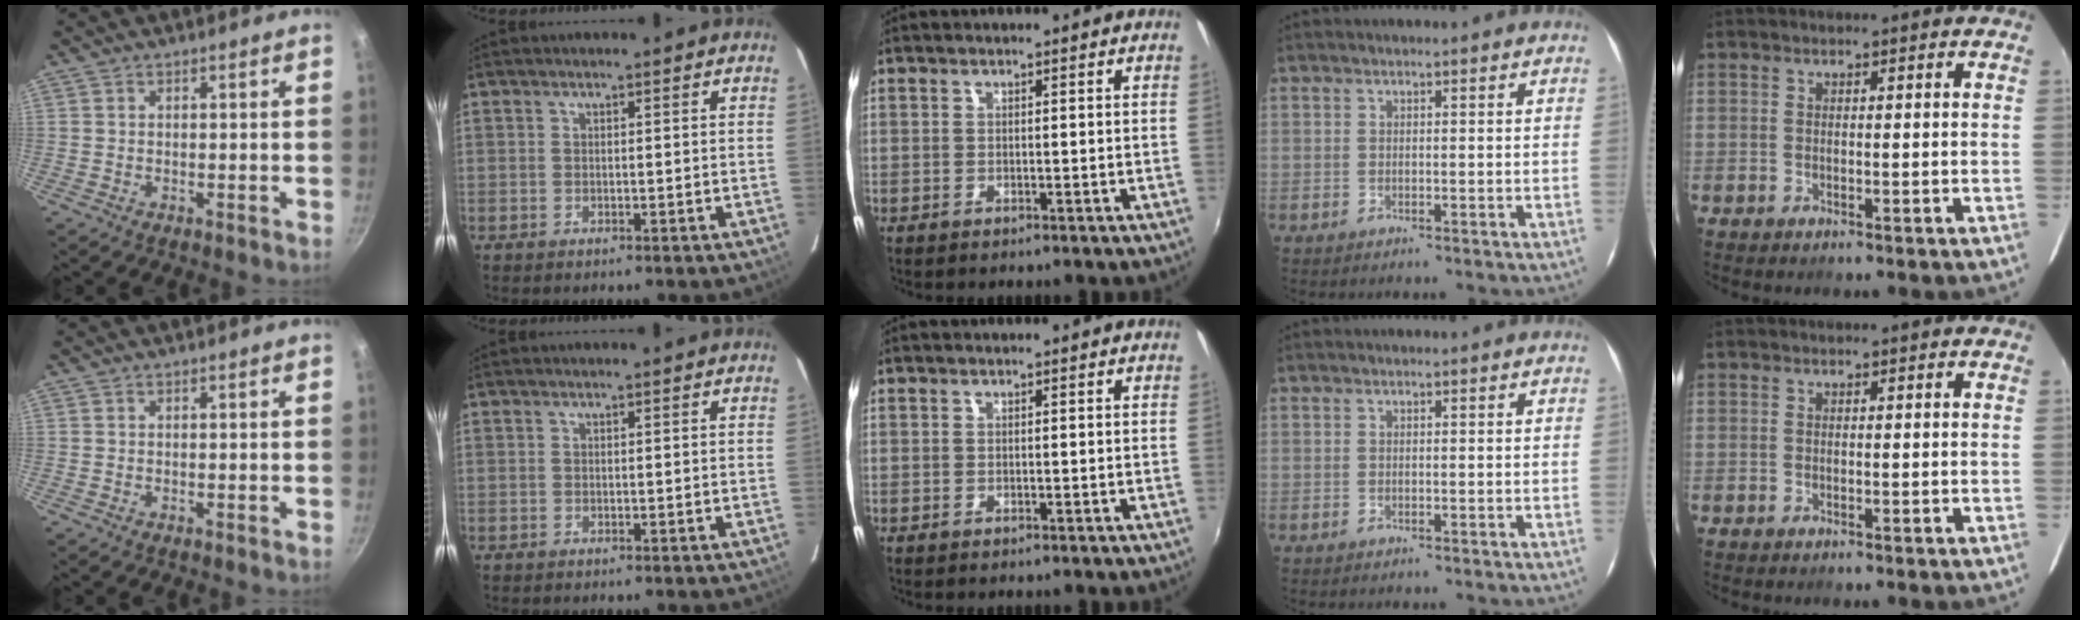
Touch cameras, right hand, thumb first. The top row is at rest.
{}